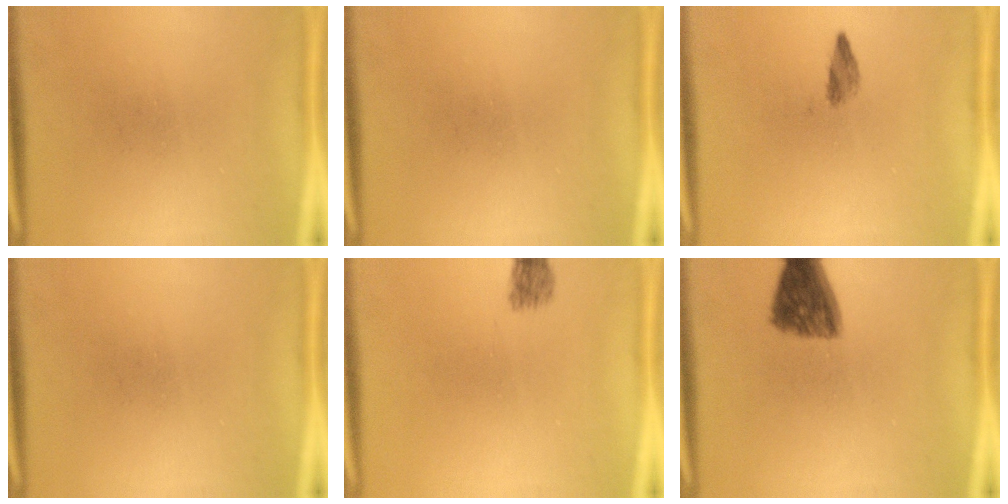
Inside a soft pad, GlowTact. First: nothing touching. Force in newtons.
{"total": 0.0}
{"total": 1.4}
{"total": 0.0}
{"total": 2.1}
{"total": 7.8}